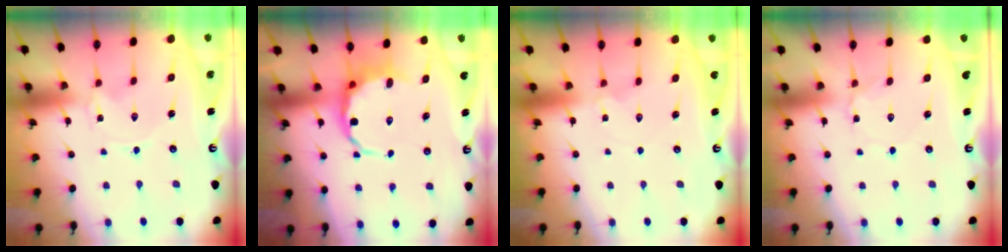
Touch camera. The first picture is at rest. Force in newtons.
{"total": 7.7, "press": 7.4, "slide": 1.9}
{"total": 0.8, "press": 0.7, "slide": 0.3}
{"total": 1.4, "press": 1.3, "slide": 0.1}